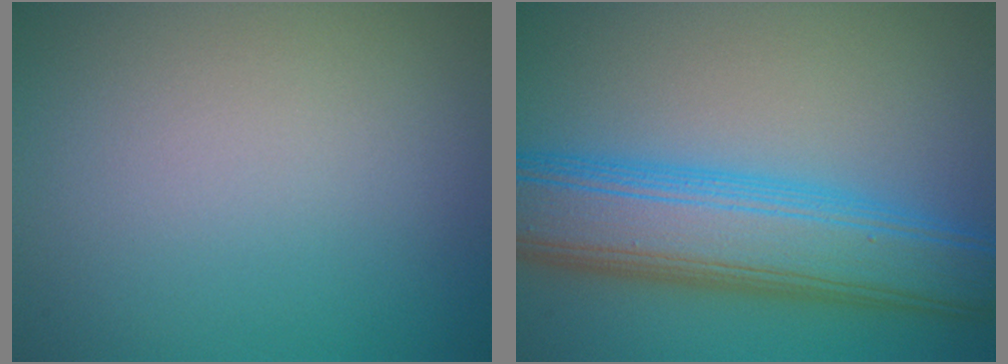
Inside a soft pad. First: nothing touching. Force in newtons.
{"total": 8.8, "press": 8.8, "slide": 0.3}